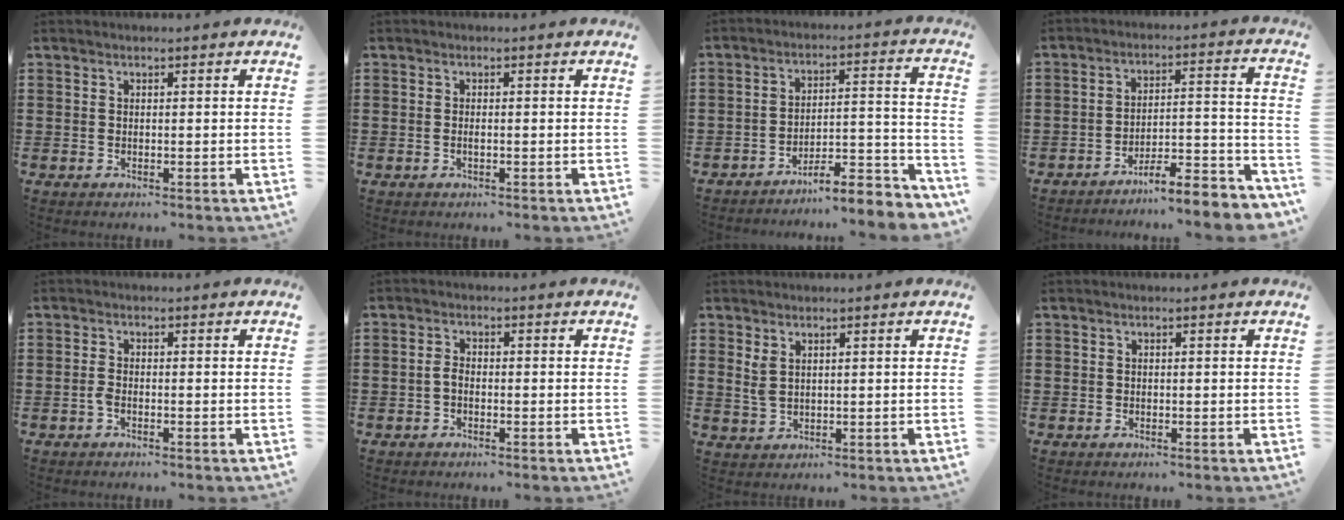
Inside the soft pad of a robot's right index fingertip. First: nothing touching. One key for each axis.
{"total": 0.7, "fx": -0.2, "fy": -0.1, "fz": 0.6, "tx": -0.013, "ty": -0.008, "tz": -0.002}
{"total": 6.9, "fx": -6.2, "fy": 0.8, "fz": 3.0, "tx": -0.041, "ty": 0.001, "tz": -0.119}
{"total": 6.2, "fx": -5.8, "fy": 0.2, "fz": 2.4, "tx": -0.034, "ty": -0.001, "tz": -0.112}
{"total": 1.5, "fx": -0.8, "fy": 0.5, "fz": 1.2, "tx": -0.031, "ty": -0.004, "tz": -0.017}
{"total": 1.8, "fx": -0.6, "fy": 0.9, "fz": 1.4, "tx": -0.043, "ty": -0.003, "tz": -0.016}
{"total": 2.5, "fx": 1.5, "fy": 1.3, "fz": 1.6, "tx": -0.036, "ty": 0.006, "tz": 0.027}
{"total": 0.0}